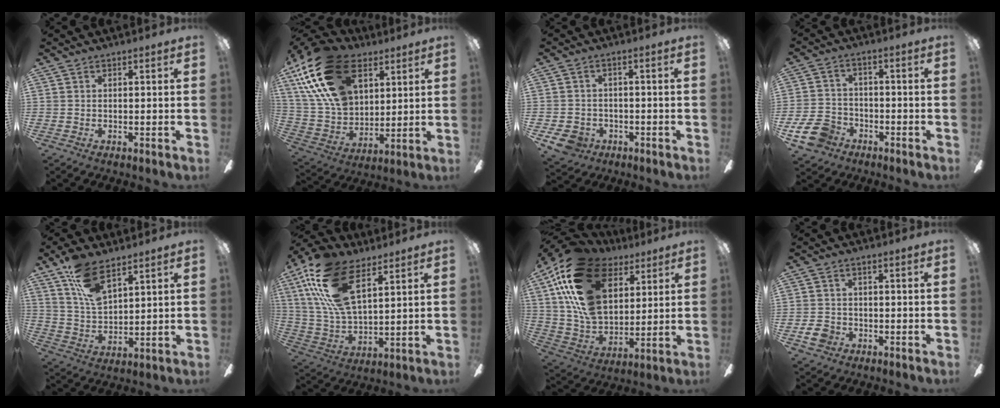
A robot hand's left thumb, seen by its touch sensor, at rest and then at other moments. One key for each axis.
{"total": 24.1, "fx": 12.0, "fy": 14.7, "fz": 14.9, "tx": -0.321, "ty": -0.036, "tz": 0.215}
{"total": 5.1, "fx": -2.7, "fy": 4.0, "fz": 1.8, "tx": -0.056, "ty": 0.012, "tz": -0.053}
{"total": 9.5, "fx": -5.5, "fy": 6.5, "fz": 4.2, "tx": -0.102, "ty": 0.034, "tz": -0.102}
{"total": 11.8, "fx": 7.8, "fy": 5.0, "fz": 7.3, "tx": -0.142, "ty": -0.025, "tz": 0.146}
{"total": 20.9, "fx": 10.6, "fy": 9.8, "fz": 15.0, "tx": -0.332, "ty": -0.024, "tz": 0.188}
{"total": 24.6, "fx": 10.9, "fy": 15.6, "fz": 15.6, "tx": -0.332, "ty": -0.039, "tz": 0.194}
{"total": 4.1, "fx": -1.7, "fy": 3.2, "fz": 1.8, "tx": -0.048, "ty": 0.004, "tz": -0.035}